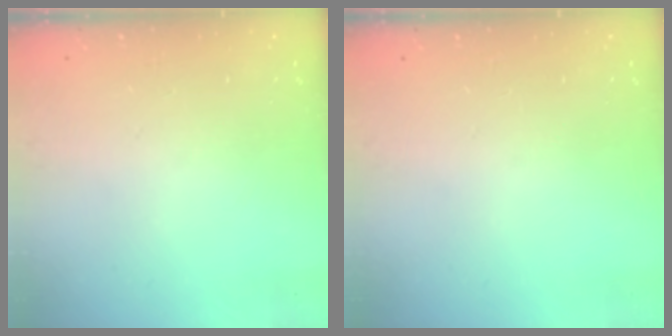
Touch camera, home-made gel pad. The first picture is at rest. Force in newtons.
{"total": 0.0}